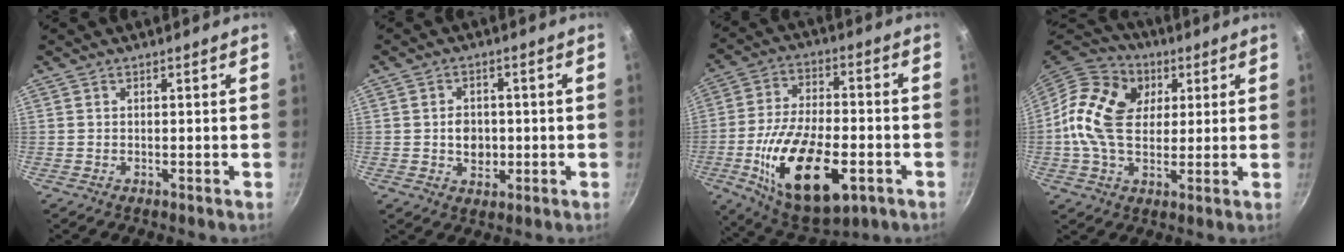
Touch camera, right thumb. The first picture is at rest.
{"total": 5.1, "force": [-0.3, 4.1, 3.0], "torque": [-0.027, 0.002, -0.005]}
{"total": 22.2, "force": [-7.0, 11.0, 17.9], "torque": [-0.306, 0.015, -0.109]}
{"total": 16.3, "force": [3.2, 11.7, 10.8], "torque": [-0.179, 0.008, 0.037]}